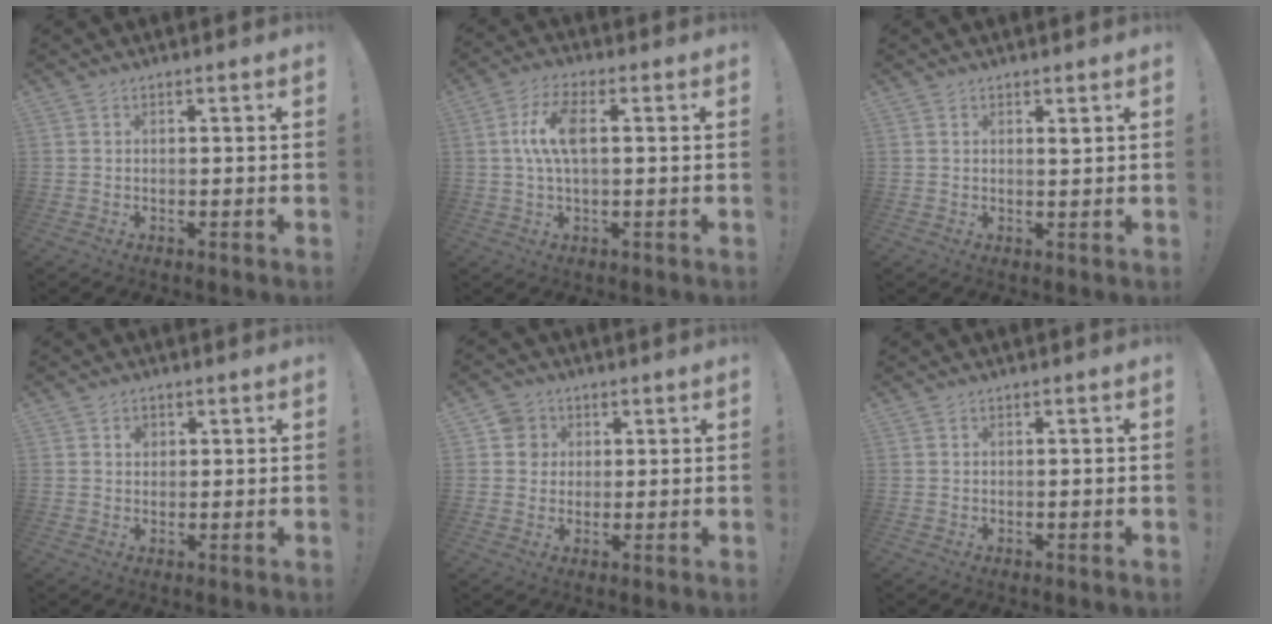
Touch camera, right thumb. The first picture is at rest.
{"total": 9.5, "force": [1.0, 3.8, 8.7], "torque": [-0.175, 0.004, 0.016]}
{"total": 1.0, "force": [0.7, 0.2, 0.7], "torque": [0.000, -0.006, 0.009]}
{"total": 1.8, "force": [0.6, 1.5, 0.7], "torque": [-0.006, -0.001, 0.008]}
{"total": 5.1, "force": [1.3, 4.8, 1.1], "torque": [-0.020, 0.006, 0.026]}
{"total": 0.0}